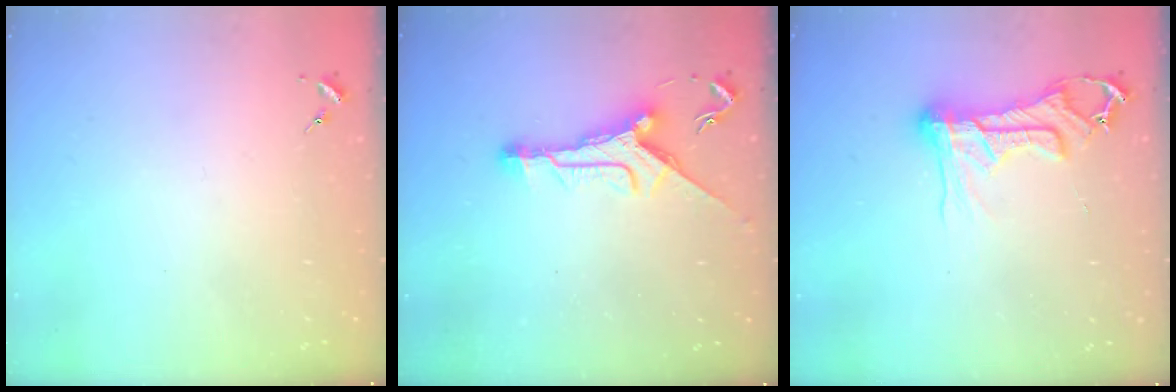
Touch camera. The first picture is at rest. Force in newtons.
{"total": 10.9, "press": 10.9, "slide": 0.7}
{"total": 14.0, "press": 13.9, "slide": 1.3}